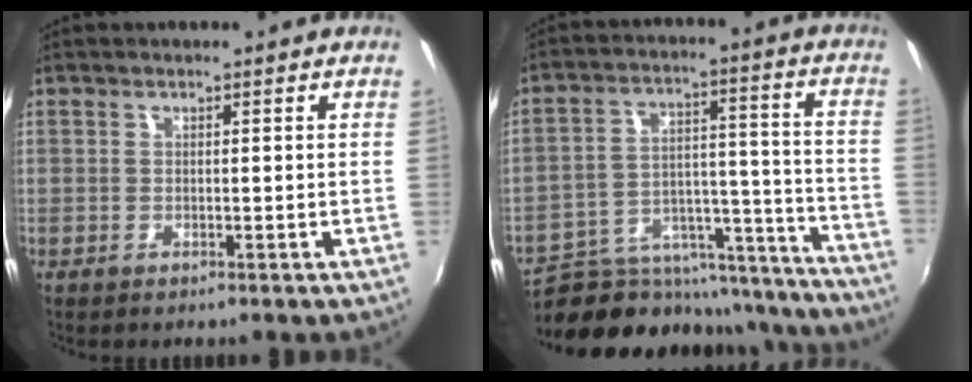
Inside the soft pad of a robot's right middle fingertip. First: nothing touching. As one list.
[{"total": 25.5, "force": [-21.0, 10.2, 10.1], "torque": [-0.167, 0.035, -0.262]}]